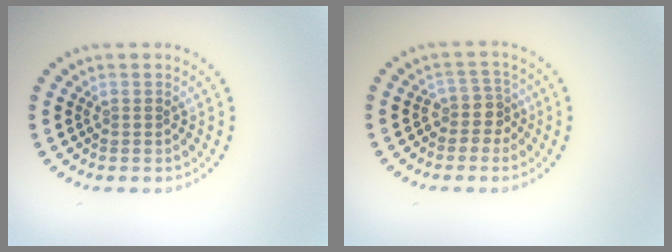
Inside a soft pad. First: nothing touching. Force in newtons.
{"total": 2.3, "press": 1.7, "slide": 1.5}